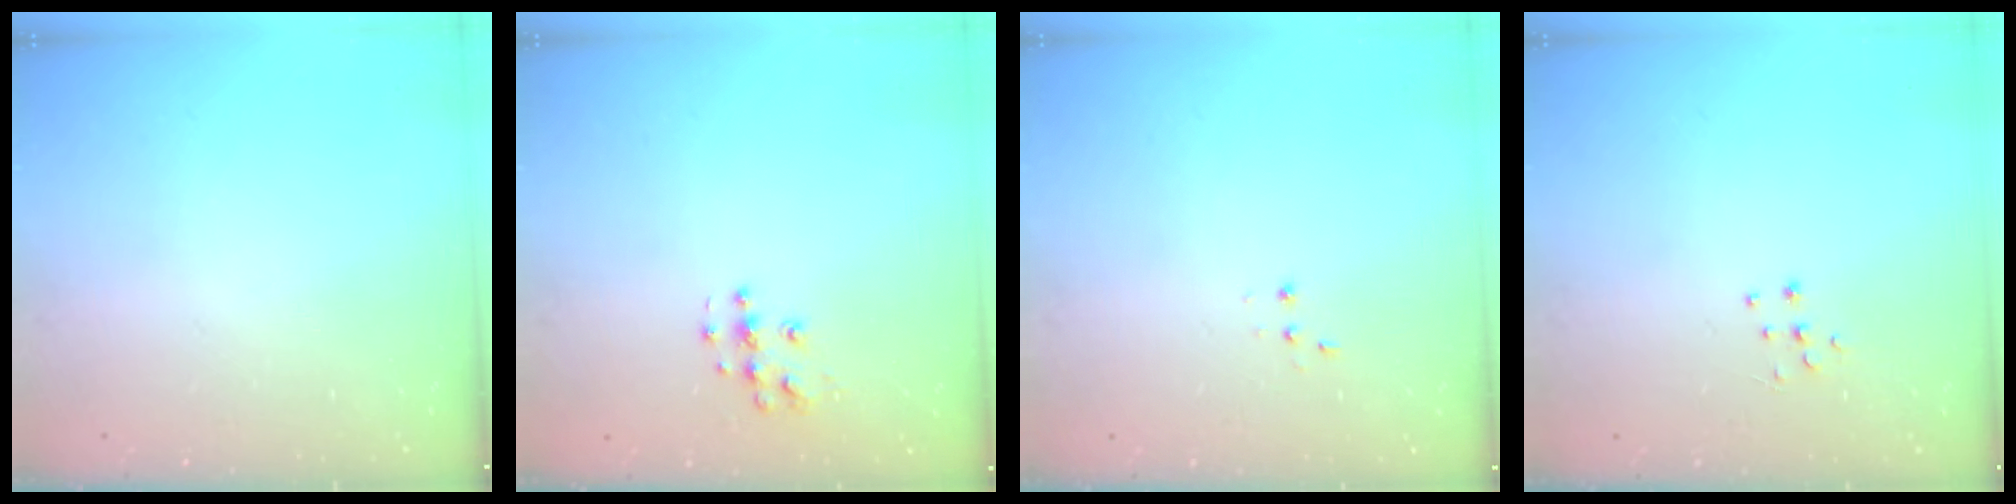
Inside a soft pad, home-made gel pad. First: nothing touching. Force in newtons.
{"total": 6.7, "press": 6.7, "slide": 0.3}
{"total": 2.8, "press": 2.7, "slide": 0.7}
{"total": 3.7, "press": 3.7, "slide": 0.2}